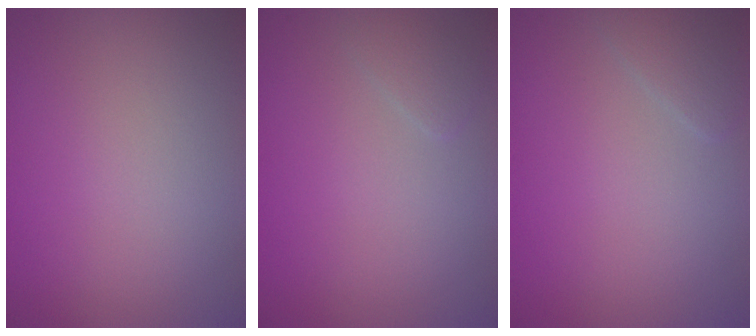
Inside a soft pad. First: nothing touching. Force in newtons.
{"total": 0.9, "press": 0.9, "slide": 0.0}
{"total": 1.2, "press": 1.2, "slide": 0.0}